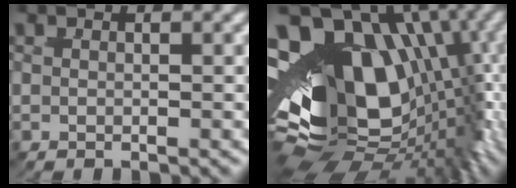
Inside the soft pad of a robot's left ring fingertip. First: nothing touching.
{"total": 24.9, "force": [-2.4, 16.6, 18.4], "torque": [-0.301, -0.039, -0.031]}